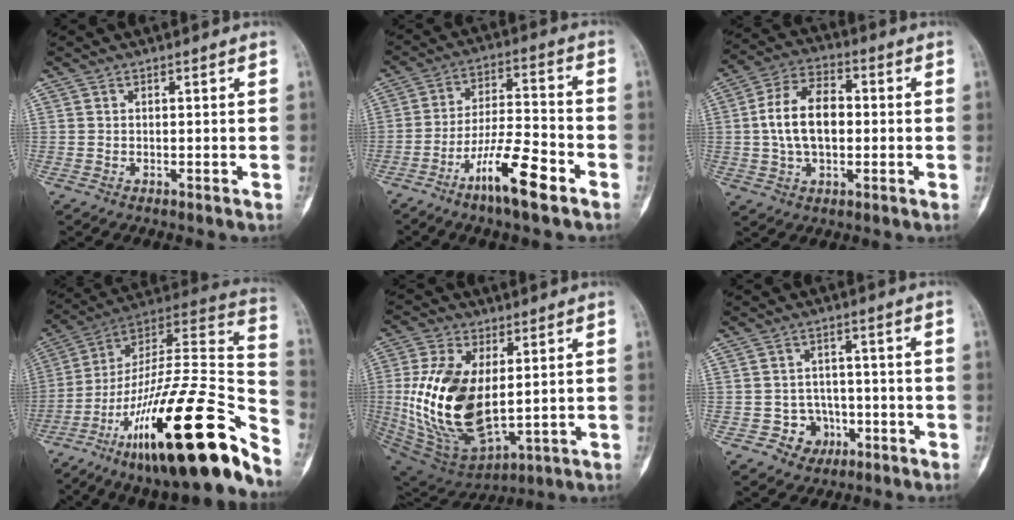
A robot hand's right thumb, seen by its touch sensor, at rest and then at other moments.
{"total": 12.1, "force": [-7.1, 2.4, 9.5], "torque": [-0.176, 0.045, -0.125]}
{"total": 12.0, "force": [0.2, 7.3, 9.5], "torque": [-0.167, 0.021, -0.001]}
{"total": 35.0, "force": [-20.0, 7.8, 27.6], "torque": [-0.384, 0.075, -0.325]}
{"total": 20.9, "force": [1.7, 11.5, 17.3], "torque": [-0.338, -0.021, 0.050]}
{"total": 5.6, "force": [-2.1, 5.1, 1.1], "torque": [0.022, 0.022, -0.027]}